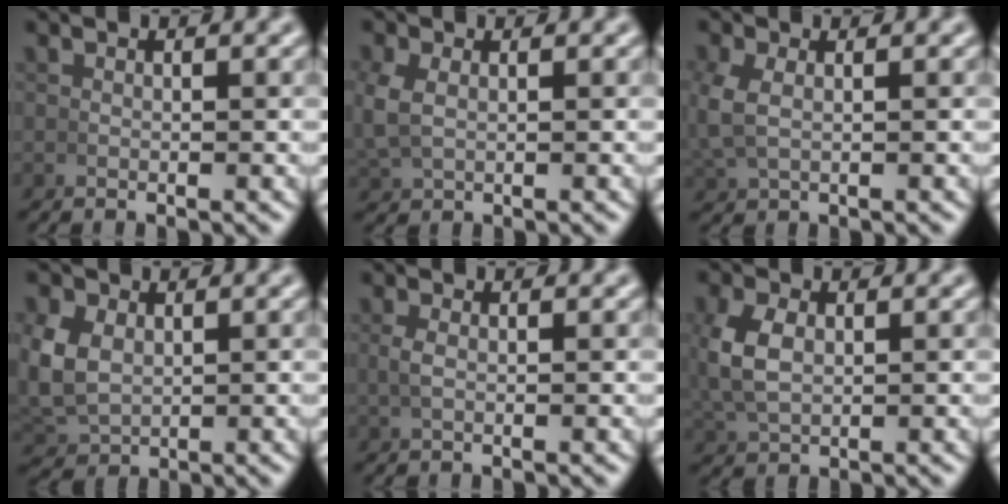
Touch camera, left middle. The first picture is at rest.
{"total": 2.5, "force": [0.5, 1.9, 1.5], "torque": [-0.051, -0.004, 0.020]}
{"total": 2.6, "force": [0.4, 1.9, 1.8], "torque": [-0.060, -0.006, 0.017]}
{"total": 4.9, "force": [0.3, 4.1, 2.7], "torque": [-0.087, -0.024, 0.028]}
{"total": 1.0, "force": [0.1, 0.3, 1.0], "torque": [-0.030, -0.001, 0.007]}
{"total": 3.7, "force": [0.5, 2.6, 2.6], "torque": [-0.079, -0.005, 0.022]}